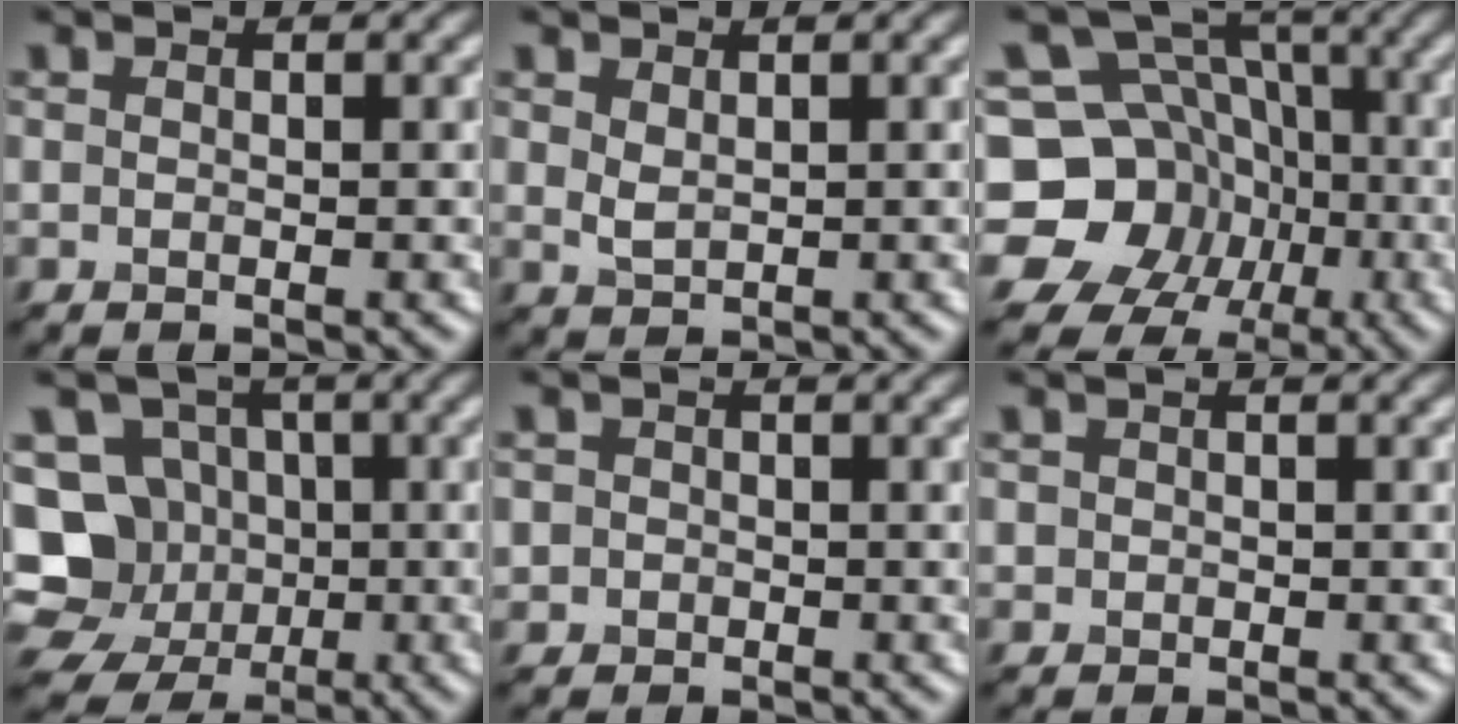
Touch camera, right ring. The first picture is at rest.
{"total": 1.1, "force": [0.7, 0.6, 0.5], "torque": [-0.017, 0.001, 0.021]}
{"total": 14.6, "force": [-5.4, 12.7, 4.7], "torque": [-0.117, -0.005, -0.104]}
{"total": 8.6, "force": [-2.0, 7.9, 2.6], "torque": [-0.031, 0.023, -0.065]}
{"total": 1.2, "force": [0.1, 1.2, -0.1], "torque": [0.008, 0.001, -0.003]}
{"total": 0.6, "force": [0.1, 0.6, -0.2], "torque": [0.005, 0.003, 0.000]}